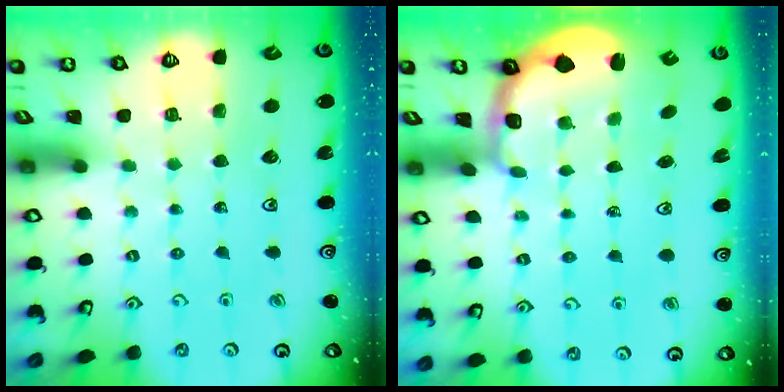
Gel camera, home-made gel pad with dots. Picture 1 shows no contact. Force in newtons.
{"total": 2.2, "press": 1.5, "slide": 1.6}